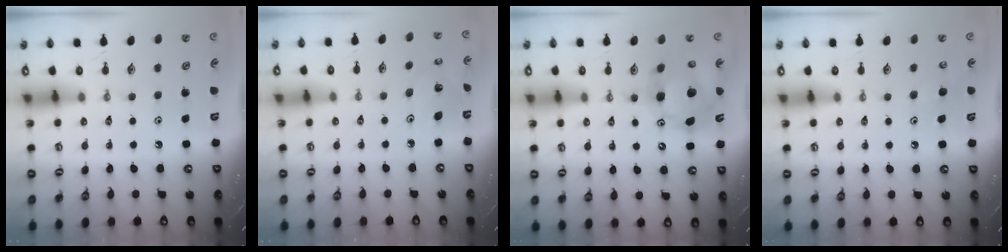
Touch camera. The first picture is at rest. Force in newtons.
{"total": 5.0, "press": 4.9, "slide": 0.3}
{"total": 14.4, "press": 14.1, "slide": 2.6}
{"total": 6.1, "press": 6.0, "slide": 0.9}